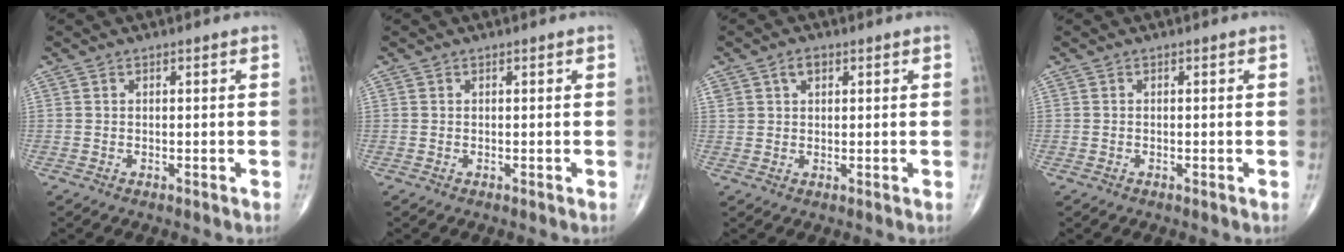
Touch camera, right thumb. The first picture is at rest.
{"total": 0.0}
{"total": 3.0, "force": [1.4, 2.0, 1.7], "torque": [-0.022, 0.001, 0.028]}
{"total": 0.0}